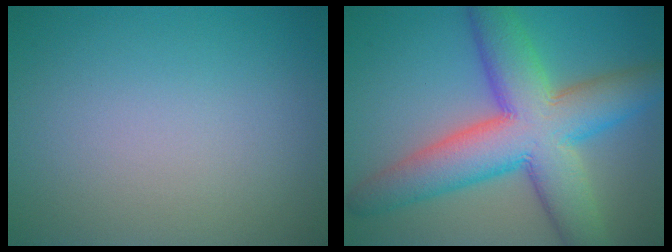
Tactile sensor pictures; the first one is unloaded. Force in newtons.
{"total": 11.4, "press": 11.4, "slide": 0.2}